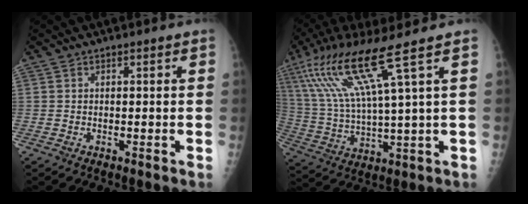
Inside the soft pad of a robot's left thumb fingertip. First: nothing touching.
{"total": 16.1, "force": [8.3, 0.2, 13.8], "torque": [-0.291, -0.025, 0.161]}